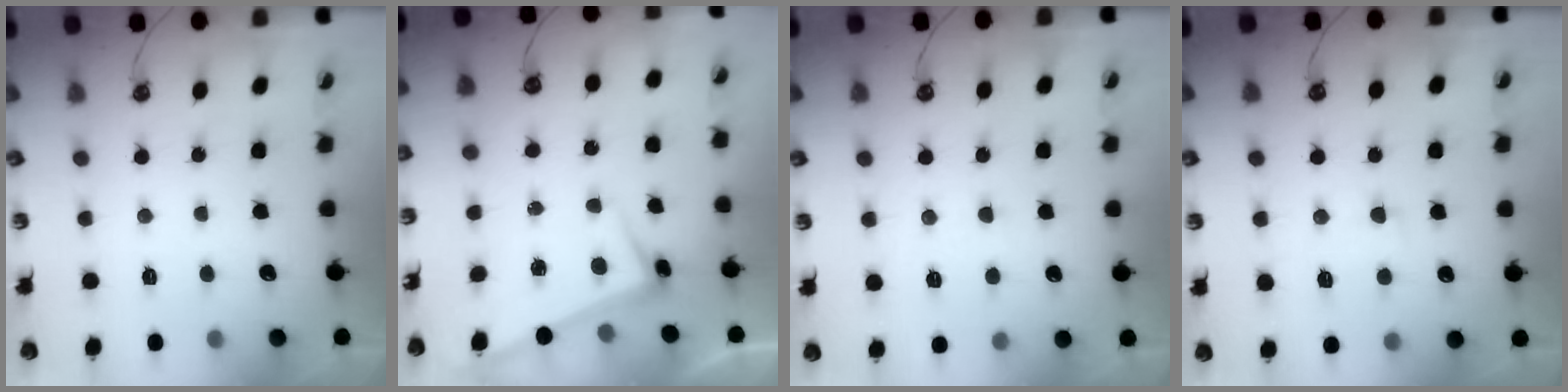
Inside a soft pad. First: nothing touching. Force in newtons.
{"total": 2.5, "press": 2.4, "slide": 0.7}
{"total": 5.0, "press": 4.9, "slide": 0.3}
{"total": 1.6, "press": 1.4, "slide": 0.7}